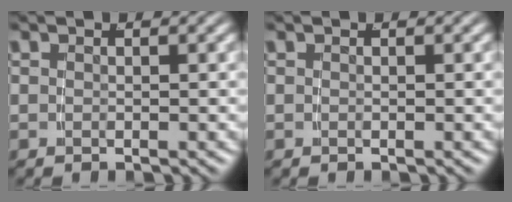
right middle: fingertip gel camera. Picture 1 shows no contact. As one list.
[{"total": 0.0}]